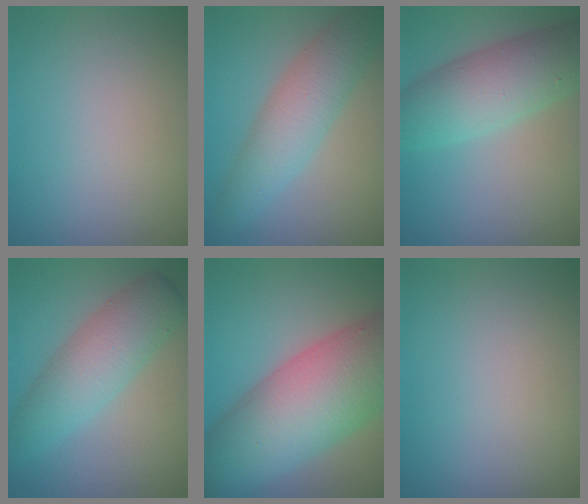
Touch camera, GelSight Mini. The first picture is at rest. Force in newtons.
{"total": 4.9, "press": 4.9, "slide": 0.1}
{"total": 7.1, "press": 7.1, "slide": 0.2}
{"total": 5.4, "press": 5.4, "slide": 0.1}
{"total": 13.6, "press": 13.6, "slide": 0.5}
{"total": 0.0}